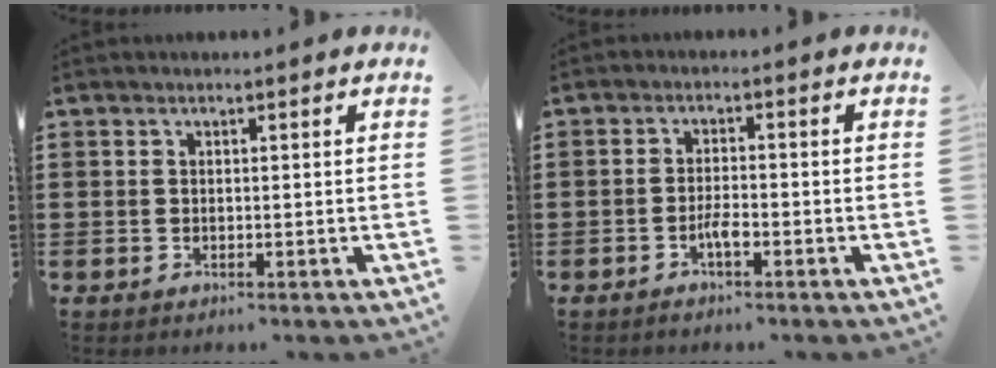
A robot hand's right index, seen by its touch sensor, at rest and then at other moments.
{"total": 2.8, "force": [-1.5, 0.7, 2.2], "torque": [-0.038, 0.004, -0.028]}